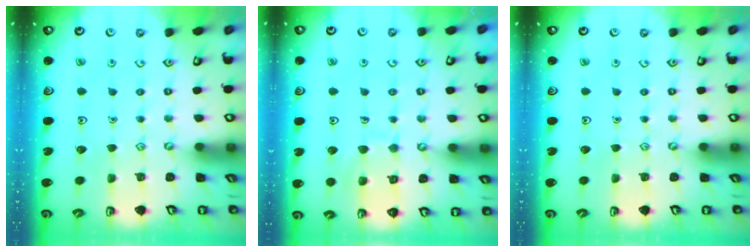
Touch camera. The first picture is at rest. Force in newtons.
{"total": 8.5, "press": 8.4, "slide": 0.7}
{"total": 0.0}